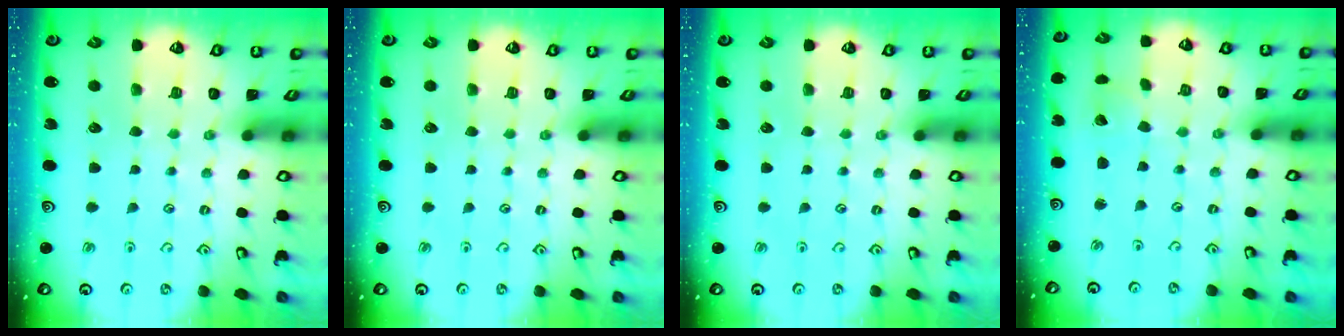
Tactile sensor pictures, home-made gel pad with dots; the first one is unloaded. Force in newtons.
{"total": 0.0}
{"total": 0.0}
{"total": 2.0, "press": 2.0, "slide": 0.1}